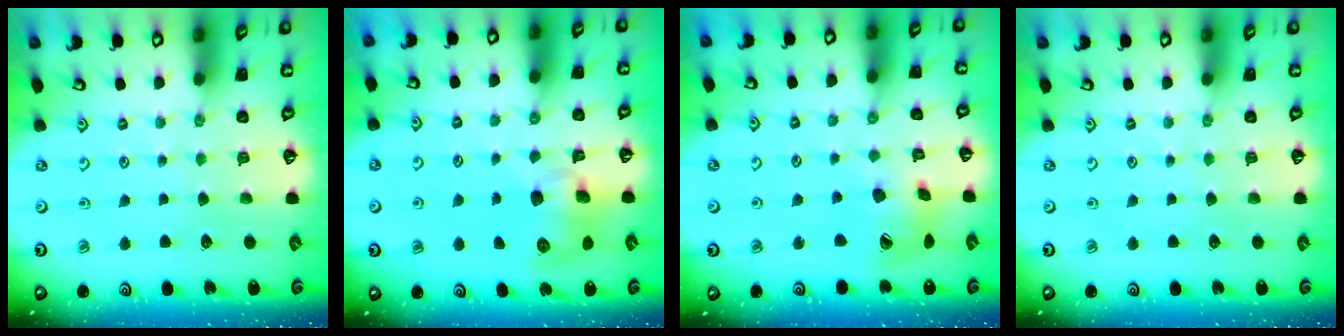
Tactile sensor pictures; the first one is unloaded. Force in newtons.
{"total": 9.1, "press": 9.1, "slide": 0.6}
{"total": 13.1, "press": 13.0, "slide": 1.8}
{"total": 0.0}